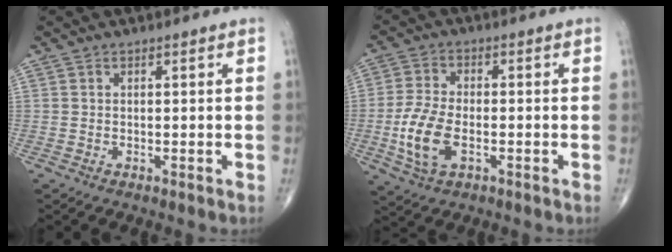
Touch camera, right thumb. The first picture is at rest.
{"total": 9.4, "force": [-2.4, 4.9, 7.6], "torque": [-0.163, 0.004, -0.045]}